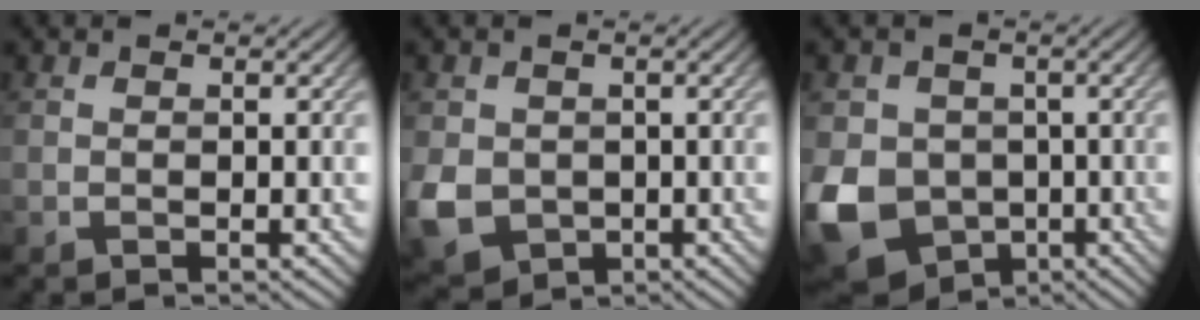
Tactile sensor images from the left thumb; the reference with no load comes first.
{"total": 6.0, "force": [-0.9, 5.2, 2.9], "torque": [-0.088, -0.025, -0.020]}
{"total": 11.3, "force": [-2.9, 9.5, 5.3], "torque": [-0.154, -0.039, -0.055]}